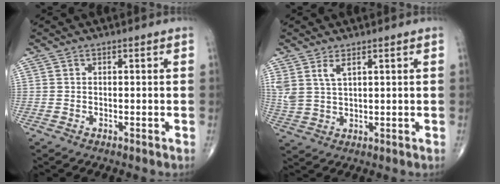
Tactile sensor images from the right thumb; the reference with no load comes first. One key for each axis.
{"total": 4.4, "fx": 2.5, "fy": 1.7, "fz": 3.1, "tx": -0.068, "ty": -0.008, "tz": 0.060}